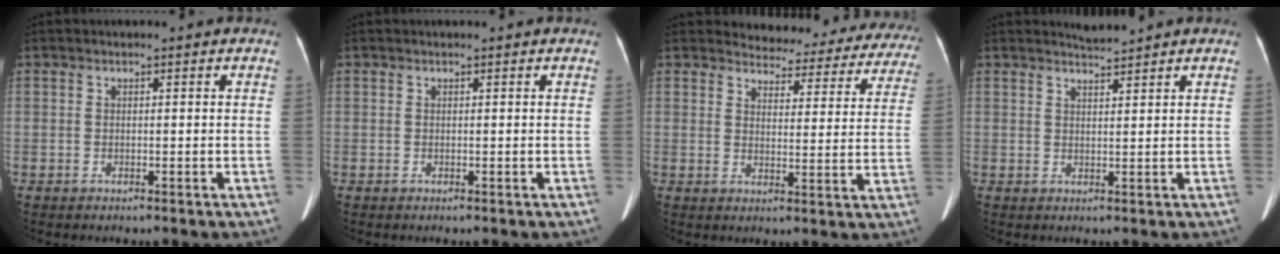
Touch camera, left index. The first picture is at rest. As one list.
[{"total": 0.0}, {"total": 18.4, "force": [17.4, 5.0, 3.2], "torque": [-0.011, -0.050, 0.177]}, {"total": 2.0, "force": [1.9, -0.5, 0.1], "torque": [-0.005, -0.003, 0.040]}]